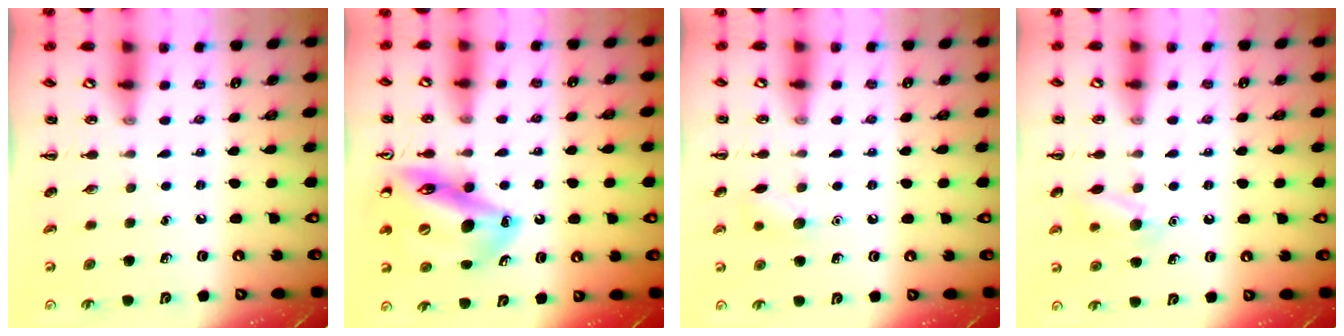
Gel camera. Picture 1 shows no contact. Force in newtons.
{"total": 16.9, "press": 16.3, "slide": 4.5}
{"total": 7.8, "press": 7.5, "slide": 2.0}
{"total": 9.0, "press": 9.0, "slide": 0.9}